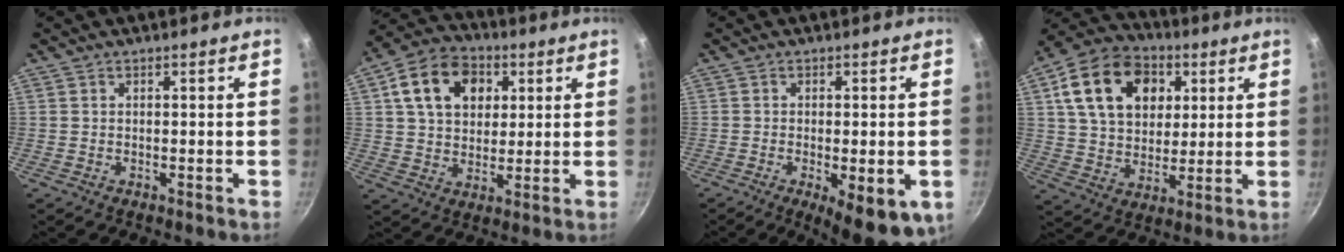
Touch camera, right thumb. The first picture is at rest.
{"total": 14.2, "force": [4.6, 10.5, 8.4], "torque": [-0.118, 0.005, 0.067]}
{"total": 10.5, "force": [-3.6, 3.4, 9.3], "torque": [-0.114, -0.002, -0.042]}
{"total": 19.2, "force": [6.1, 14.0, 11.7], "torque": [-0.179, 0.004, 0.097]}